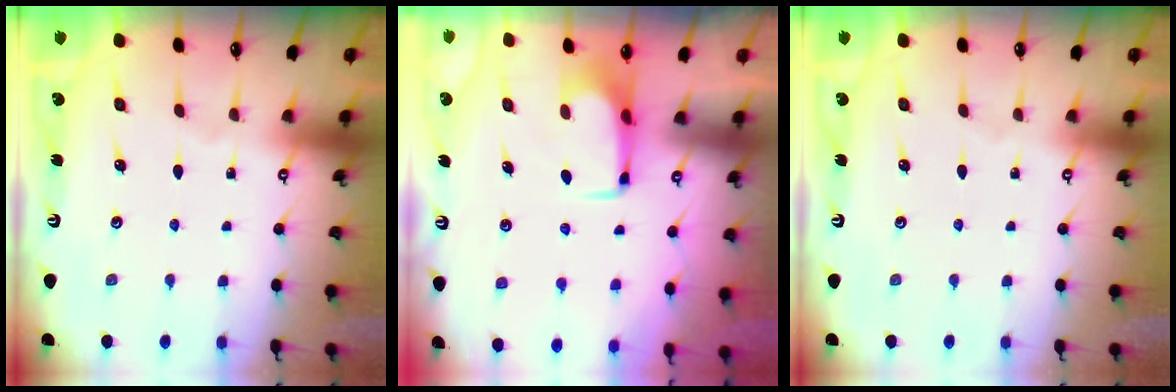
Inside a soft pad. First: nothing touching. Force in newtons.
{"total": 1.6, "press": 1.5, "slide": 0.4}
{"total": 0.0}